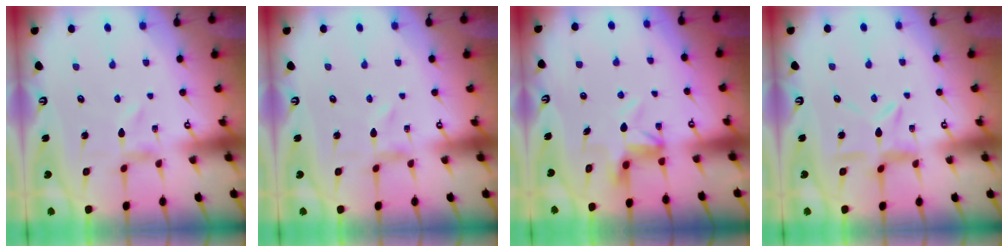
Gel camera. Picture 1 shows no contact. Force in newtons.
{"total": 0.0}
{"total": 5.5, "press": 5.3, "slide": 1.2}
{"total": 8.7, "press": 8.7, "slide": 0.6}